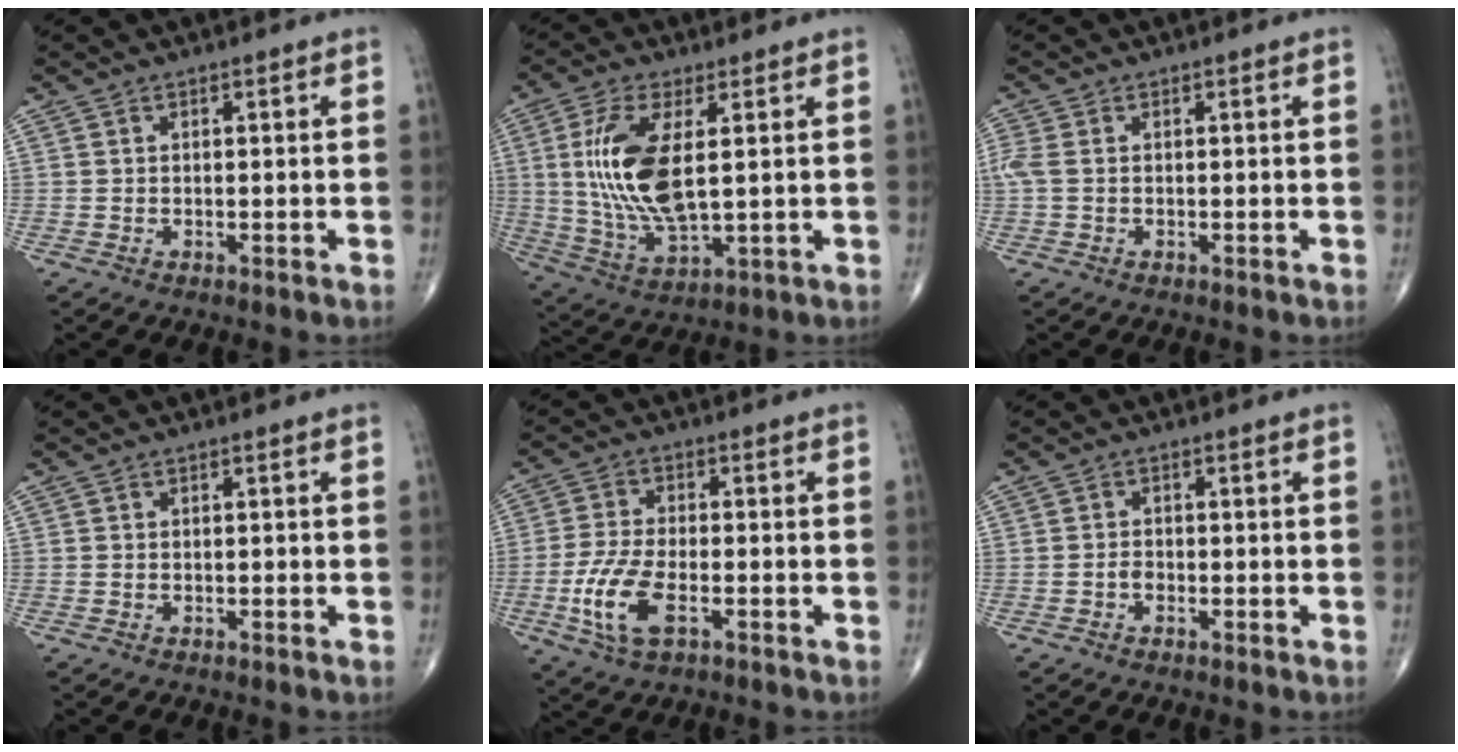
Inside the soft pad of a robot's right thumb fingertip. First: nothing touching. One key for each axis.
{"total": 14.4, "fx": 2.3, "fy": 5.8, "fz": 13.0, "tx": -0.273, "ty": -0.022, "tz": 0.052}
{"total": 2.6, "fx": 0.2, "fy": 1.4, "fz": 2.1, "tx": -0.073, "ty": 0.004, "tz": 0.004}
{"total": 0.0}
{"total": 9.2, "fx": -3.2, "fy": 4.1, "fz": 7.5, "tx": -0.170, "ty": 0.007, "tz": -0.062}
{"total": 1.2, "fx": -0.7, "fy": 0.8, "fz": 0.7, "tx": -0.006, "ty": 0.007, "tz": -0.013}